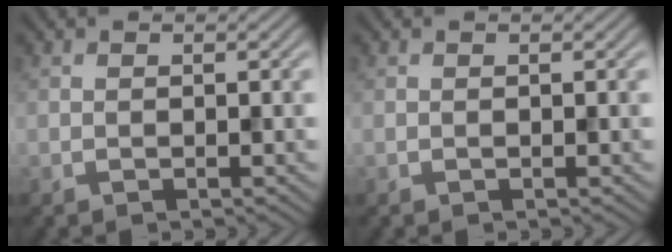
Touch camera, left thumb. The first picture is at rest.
{"total": 0.0}